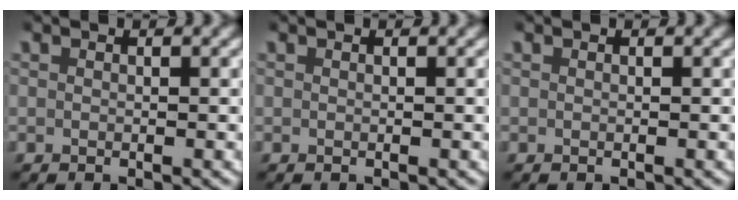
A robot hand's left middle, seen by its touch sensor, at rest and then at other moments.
{"total": 0.0}
{"total": 0.0}